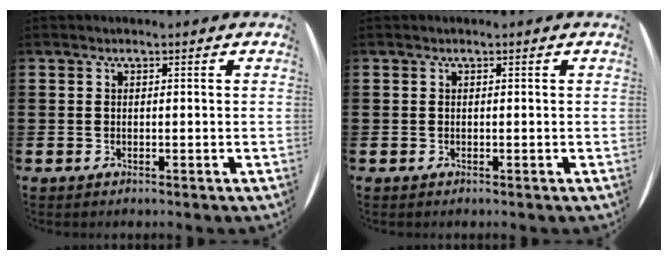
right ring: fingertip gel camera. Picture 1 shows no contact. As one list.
[{"total": 0.0}]